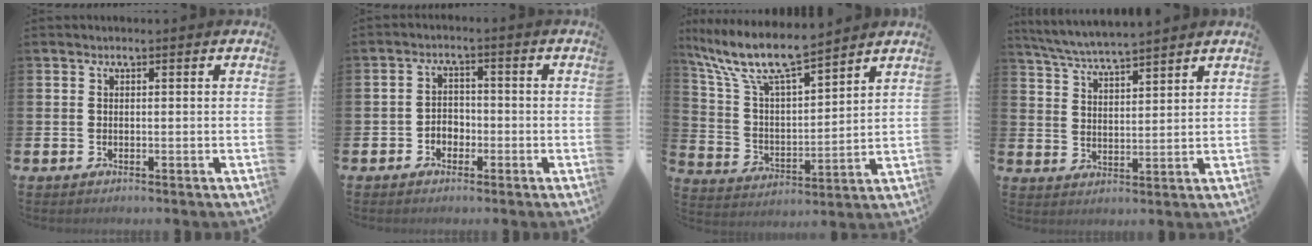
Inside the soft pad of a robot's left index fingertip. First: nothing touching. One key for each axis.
{"total": 2.5, "fx": -1.6, "fy": 1.8, "fz": 0.6, "tx": -0.024, "ty": 0.011, "tz": -0.035}
{"total": 10.5, "fx": 9.3, "fy": 1.9, "fz": 4.6, "tx": -0.132, "ty": -0.053, "tz": 0.162}
{"total": 5.2, "fx": 5.1, "fy": -0.1, "fz": 1.0, "tx": -0.044, "ty": -0.027, "tz": 0.091}